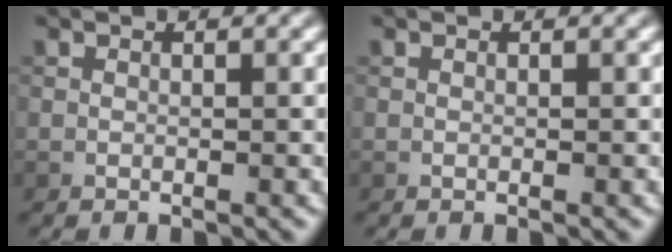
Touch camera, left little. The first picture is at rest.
{"total": 0.0}